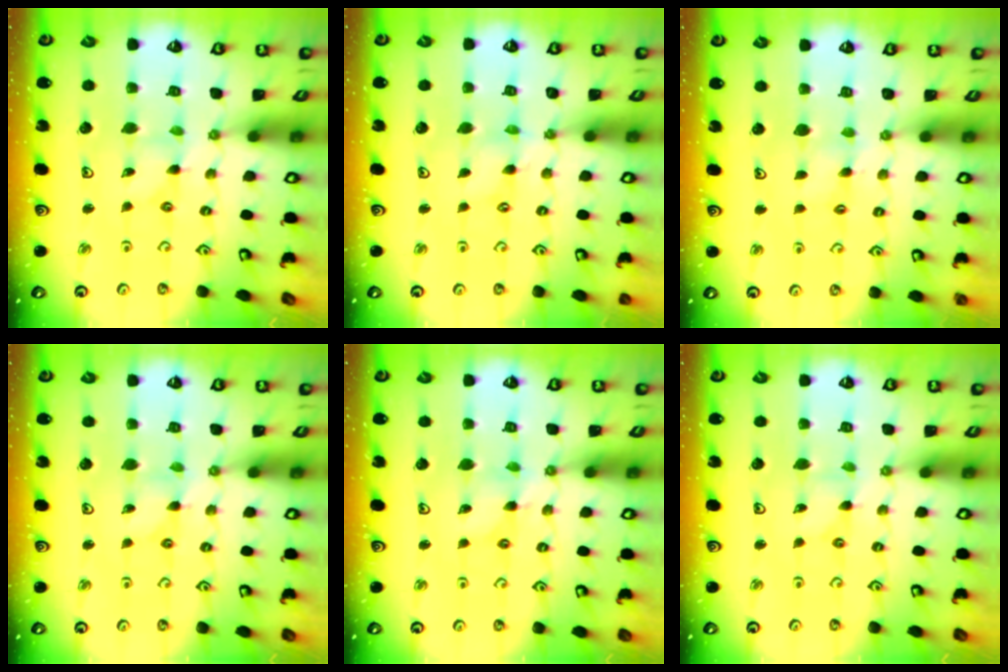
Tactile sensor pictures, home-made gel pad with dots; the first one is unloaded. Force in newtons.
{"total": 1.1, "press": 1.1, "slide": 0.1}
{"total": 3.5, "press": 3.5, "slide": 0.4}
{"total": 0.0}
{"total": 1.6, "press": 1.5, "slide": 0.2}
{"total": 0.0}